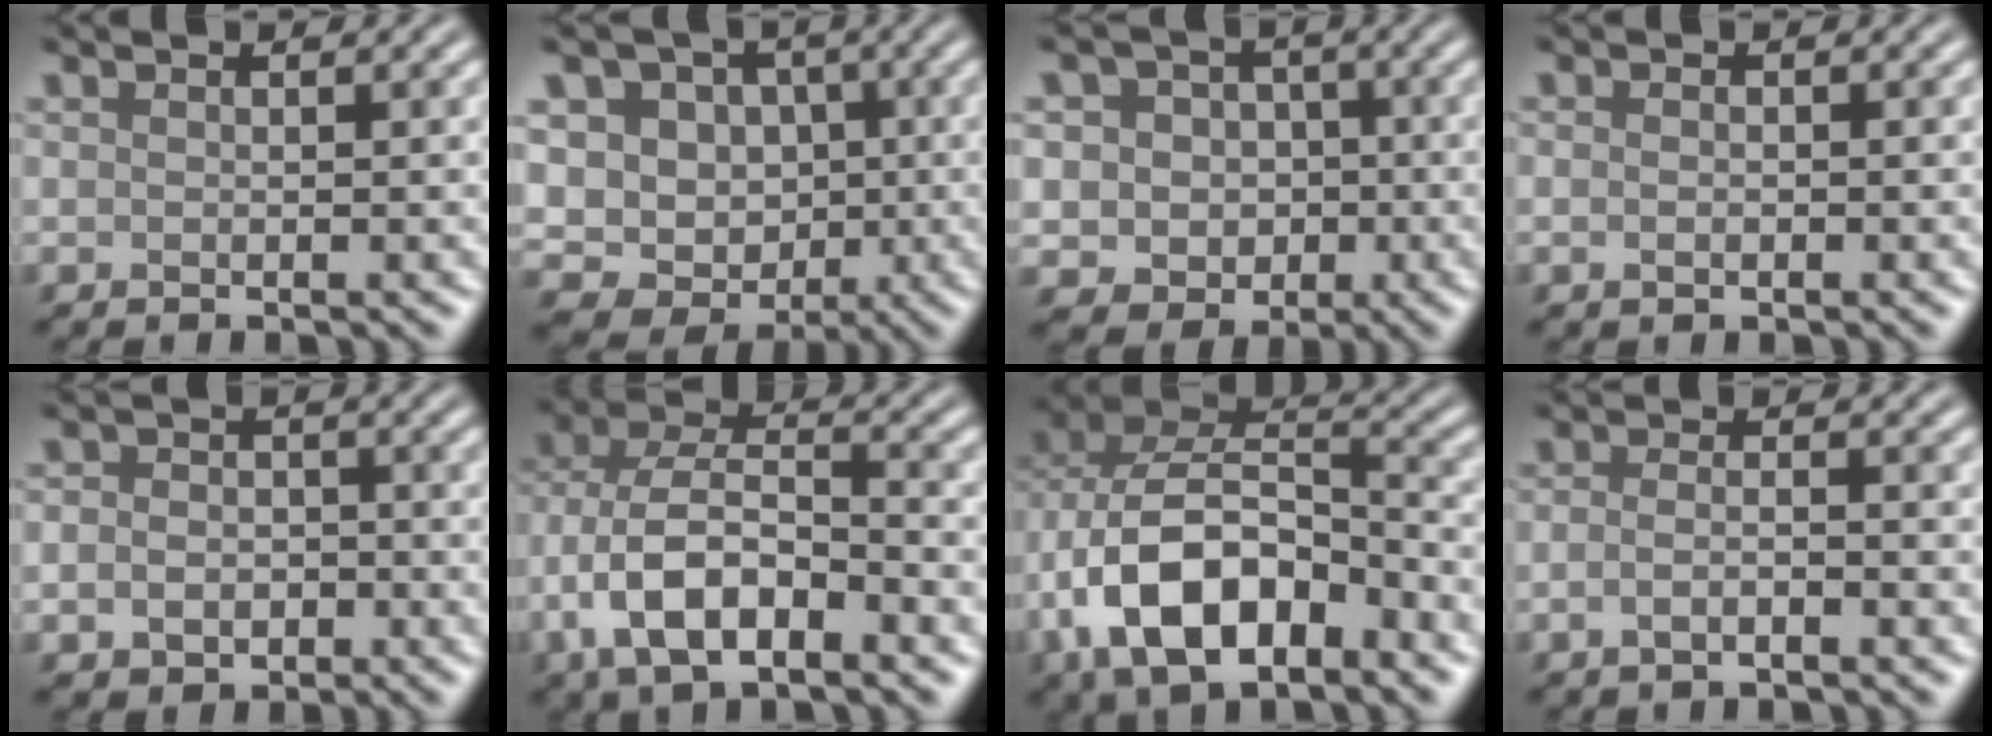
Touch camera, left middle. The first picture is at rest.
{"total": 12.3, "force": [0.1, 11.0, 5.5], "torque": [-0.095, 0.039, -0.029]}
{"total": 5.5, "force": [0.1, 5.1, 2.0], "torque": [-0.017, 0.019, -0.020]}
{"total": 0.9, "force": [-0.2, 0.7, 0.6], "torque": [-0.011, -0.001, -0.004]}
{"total": 3.9, "force": [-1.1, 3.1, 1.9], "torque": [-0.016, -0.008, -0.026]}
{"total": 8.6, "force": [-3.4, 4.5, 6.6], "torque": [-0.128, 0.007, -0.069]}
{"total": 11.7, "force": [-3.7, 7.0, 8.5], "torque": [-0.161, -0.002, -0.069]}
{"total": 2.2, "force": [-1.1, 0.8, 1.8], "torque": [-0.033, 0.002, -0.023]}